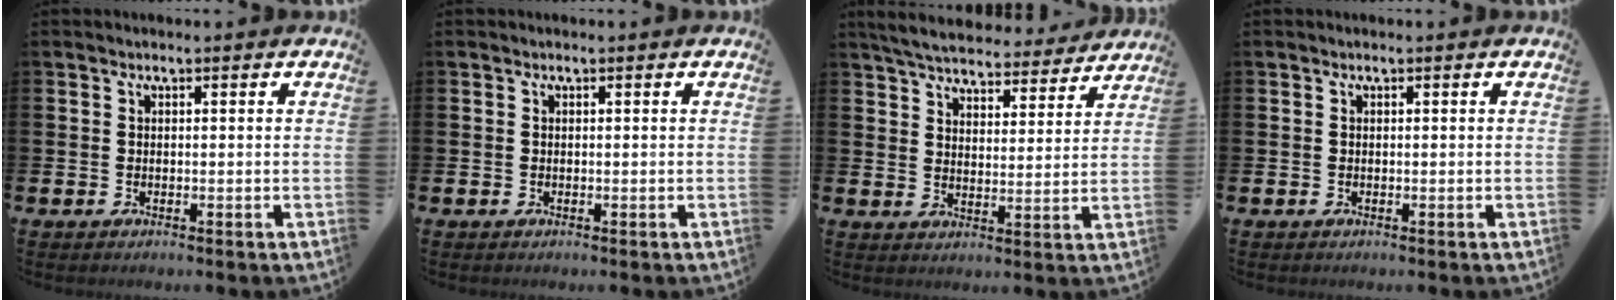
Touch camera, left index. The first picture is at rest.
{"total": 0.0}
{"total": 5.9, "force": [5.7, 1.0, 1.0], "torque": [-0.043, -0.039, 0.099]}
{"total": 0.0}